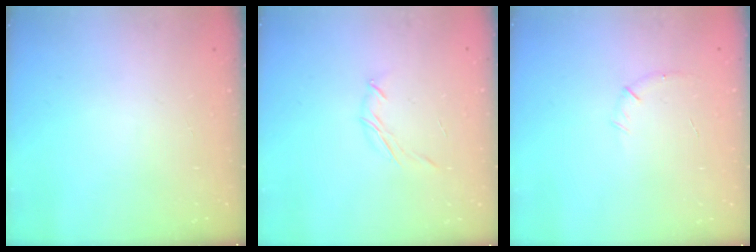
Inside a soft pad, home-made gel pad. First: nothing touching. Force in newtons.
{"total": 3.8, "press": 3.7, "slide": 0.8}
{"total": 5.3, "press": 5.1, "slide": 1.4}